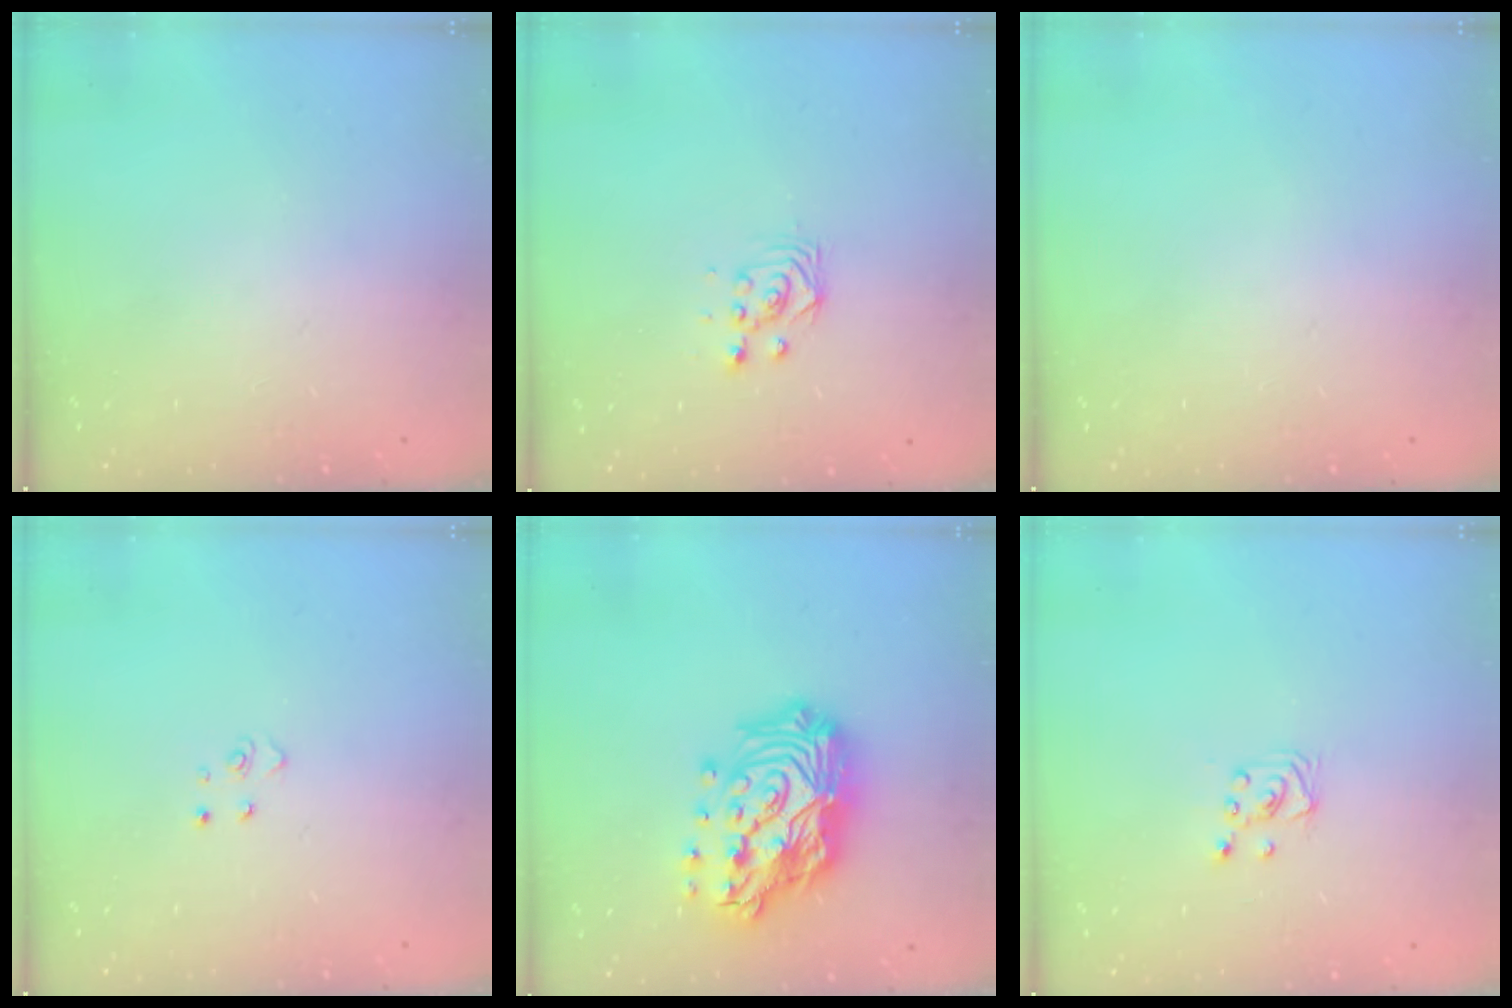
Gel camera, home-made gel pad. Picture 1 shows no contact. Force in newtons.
{"total": 2.9, "press": 2.9, "slide": 0.4}
{"total": 0.0}
{"total": 2.6, "press": 2.6, "slide": 0.3}
{"total": 23.4, "press": 23.3, "slide": 2.1}
{"total": 2.0, "press": 2.0, "slide": 0.2}